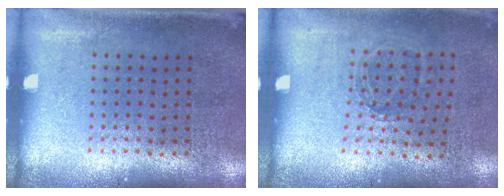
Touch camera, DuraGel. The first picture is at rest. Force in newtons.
{"total": 1.1, "press": 0.9, "slide": 0.6}